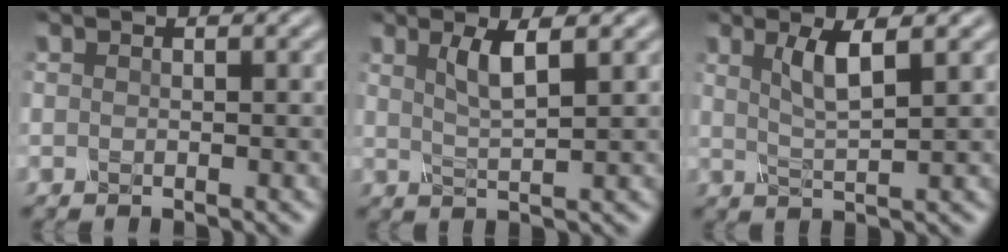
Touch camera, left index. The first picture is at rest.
{"total": 3.0, "force": [1.4, 0.6, 2.6], "torque": [-0.047, -0.001, 0.027]}
{"total": 3.3, "force": [1.5, 0.7, 2.9], "torque": [-0.053, -0.002, 0.030]}